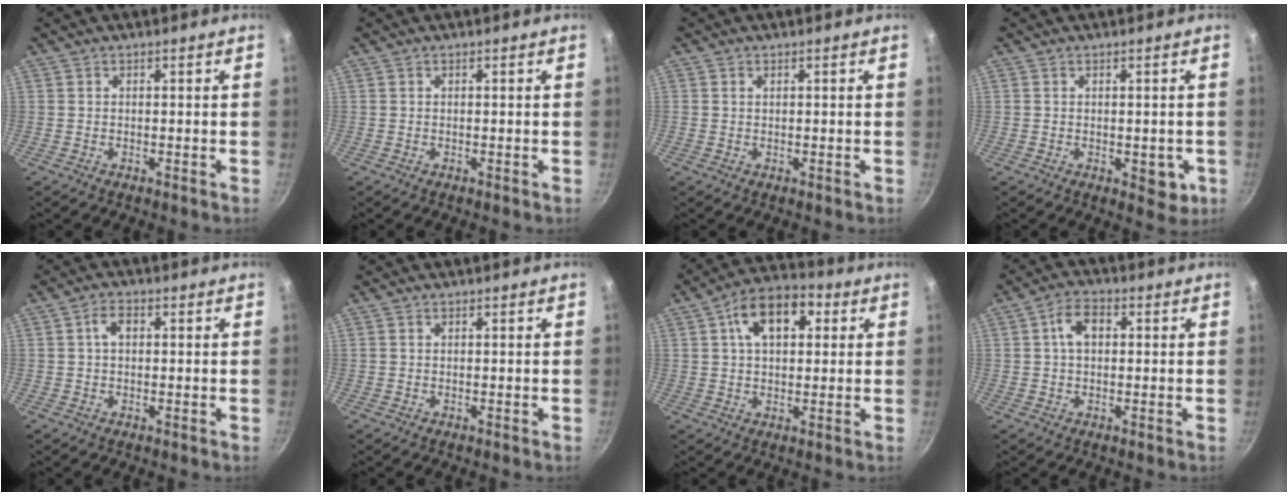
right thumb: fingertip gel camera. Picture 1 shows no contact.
{"total": 0.0}
{"total": 0.7, "force": [0.3, 0.5, 0.3], "torque": [-0.005, 0.002, 0.005]}
{"total": 4.6, "force": [-1.1, 2.6, 3.7], "torque": [-0.026, 0.002, -0.010]}
{"total": 3.4, "force": [0.6, 2.2, 2.4], "torque": [-0.036, 0.008, 0.007]}
{"total": 0.0}
{"total": 12.0, "force": [3.7, 7.3, 8.7], "torque": [-0.106, 0.014, 0.045]}
{"total": 5.6, "force": [1.0, 3.7, 4.1], "torque": [-0.056, 0.013, 0.011]}